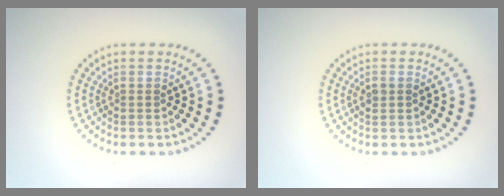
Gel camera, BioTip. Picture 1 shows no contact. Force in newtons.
{"total": 0.9, "press": 0.9, "slide": 0.3}